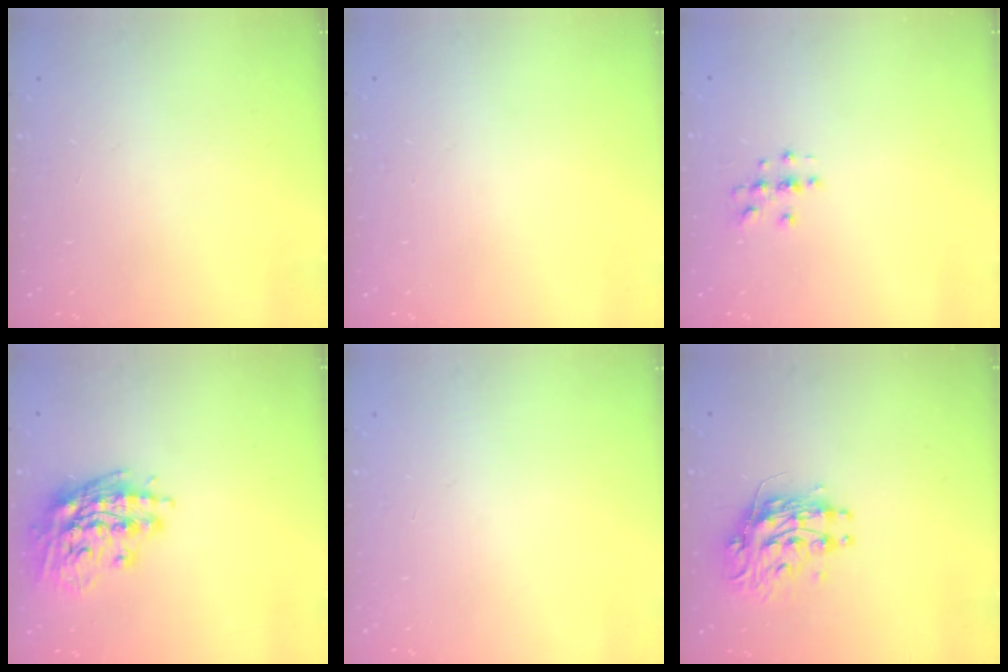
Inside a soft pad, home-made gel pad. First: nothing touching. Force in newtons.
{"total": 0.0}
{"total": 2.7, "press": 2.7, "slide": 0.3}
{"total": 16.1, "press": 15.9, "slide": 2.1}
{"total": 0.0}
{"total": 10.3, "press": 10.3, "slide": 1.0}